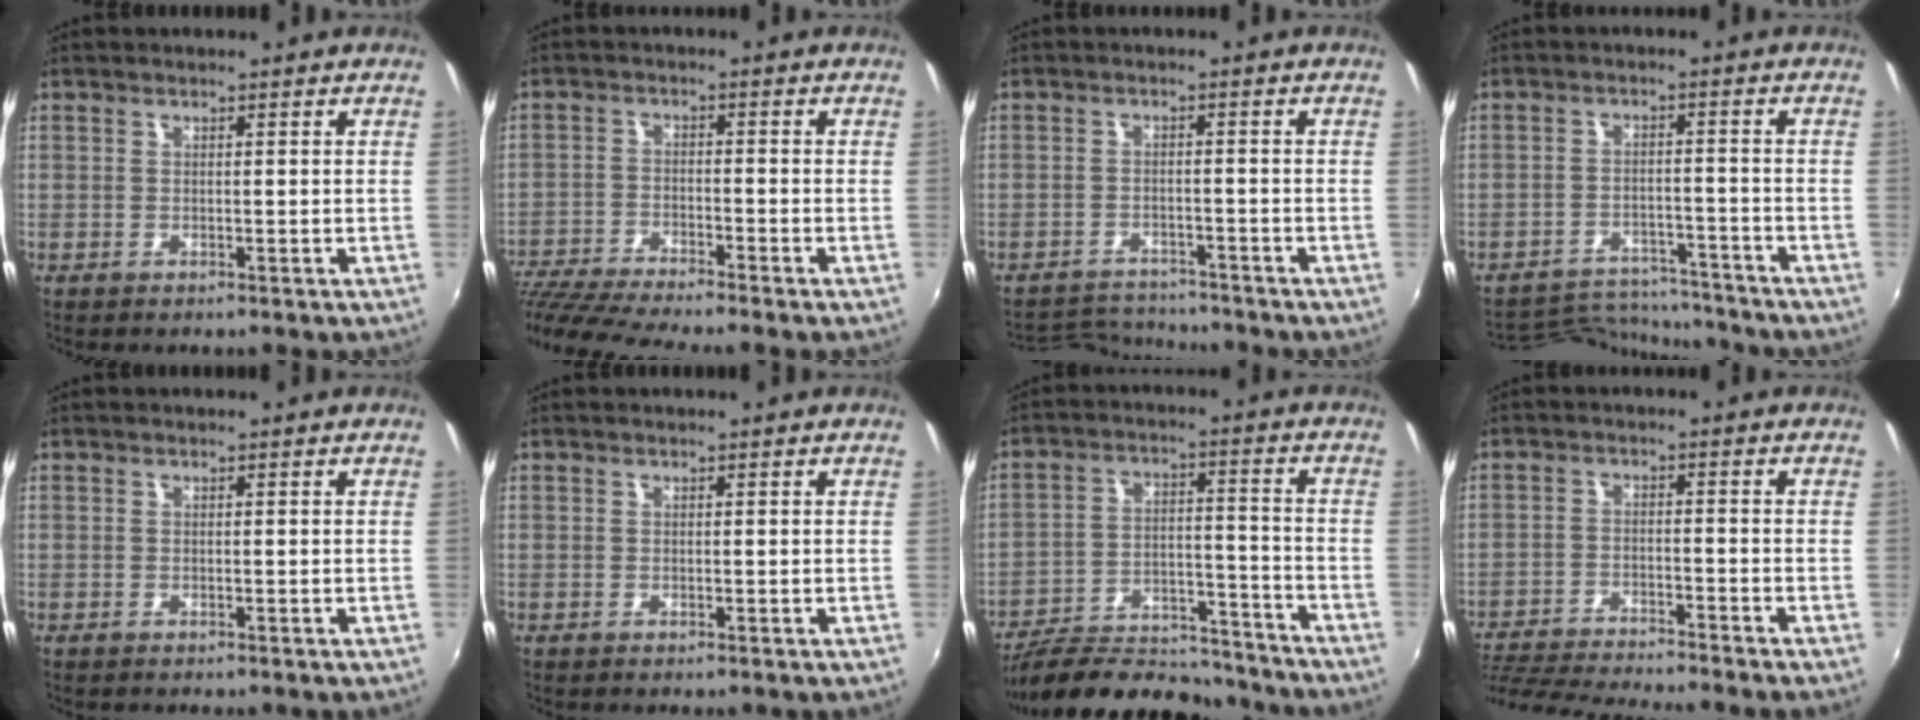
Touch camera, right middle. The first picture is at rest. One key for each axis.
{"total": 11.9, "fx": -10.6, "fy": -0.2, "fz": 5.2, "tx": -0.127, "ty": -0.030, "tz": -0.192}
{"total": 7.2, "fx": -7.1, "fy": 1.3, "fz": 0.8, "tx": -0.034, "ty": 0.008, "tz": -0.113}
{"total": 11.8, "fx": -11.4, "fy": 2.3, "fz": 2.0, "tx": -0.058, "ty": 0.017, "tz": -0.167}
{"total": 0.0}
{"total": 0.0}
{"total": 21.8, "fx": -19.2, "fy": 6.5, "fz": 8.0, "tx": -0.149, "ty": 0.015, "tz": -0.271}
{"total": 13.4, "fx": -12.1, "fy": -0.1, "fz": 5.7, "tx": -0.131, "ty": -0.021, "tz": -0.199}